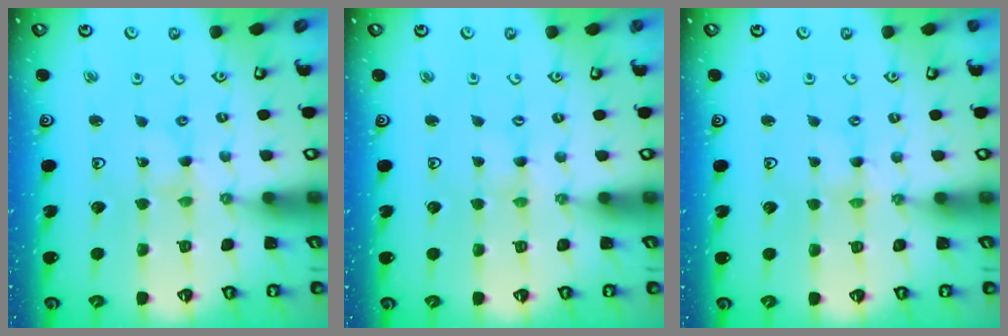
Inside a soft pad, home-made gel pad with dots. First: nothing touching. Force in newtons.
{"total": 0.0}
{"total": 0.0}